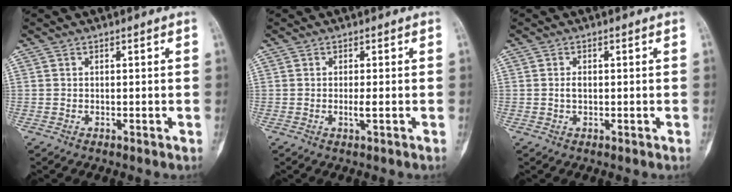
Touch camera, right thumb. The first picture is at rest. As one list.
[{"total": 1.5, "force": [-0.2, 0.1, 1.4], "torque": [-0.031, -0.003, -0.002]}, {"total": 1.3, "force": [0.0, 0.8, 1.1], "torque": [-0.020, 0.001, 0.000]}]